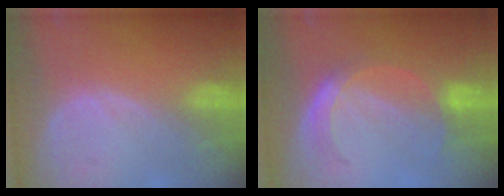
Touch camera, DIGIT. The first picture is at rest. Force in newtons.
{"total": 4.6, "press": 4.5, "slide": 0.6}